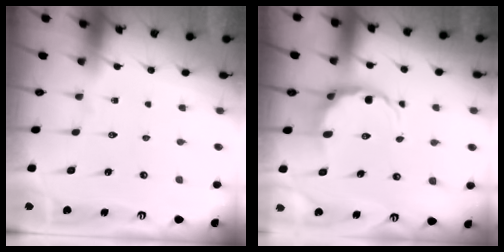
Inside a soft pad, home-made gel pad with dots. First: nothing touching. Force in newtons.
{"total": 6.8, "press": 6.6, "slide": 2.0}